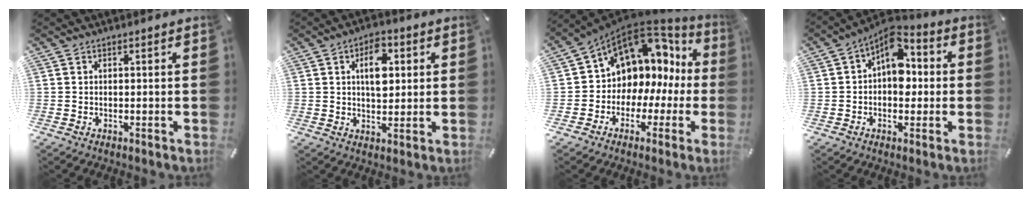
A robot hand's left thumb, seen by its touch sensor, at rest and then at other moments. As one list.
[{"total": 8.6, "force": [2.3, 5.3, 6.4], "torque": [-0.086, -0.004, 0.032]}, {"total": 8.7, "force": [3.9, 7.5, 2.0], "torque": [-0.051, -0.052, 0.077]}, {"total": 9.8, "force": [1.7, 6.8, 6.9], "torque": [-0.083, -0.018, 0.026]}]